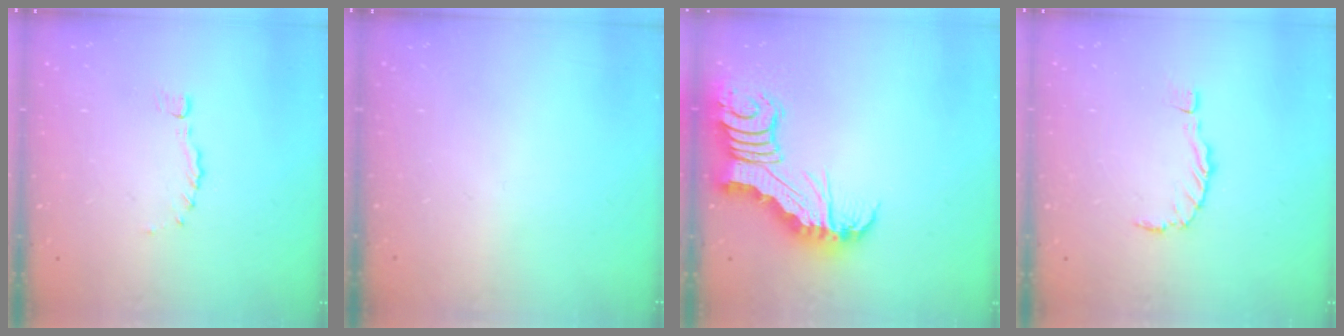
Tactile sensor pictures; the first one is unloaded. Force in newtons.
{"total": 0.0}
{"total": 8.6, "press": 8.5, "slide": 1.2}
{"total": 0.0}